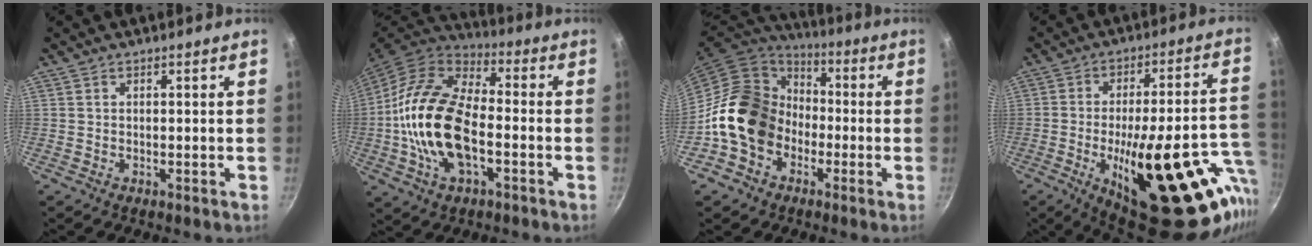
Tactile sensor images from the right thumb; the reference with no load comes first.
{"total": 19.7, "force": [-3.2, 10.8, 16.2], "torque": [-0.297, 0.029, -0.070]}
{"total": 16.5, "force": [-3.2, 13.7, 8.6], "torque": [-0.112, 0.050, -0.066]}
{"total": 30.5, "force": [-8.9, 11.1, 27.0], "torque": [-0.318, 0.014, -0.112]}